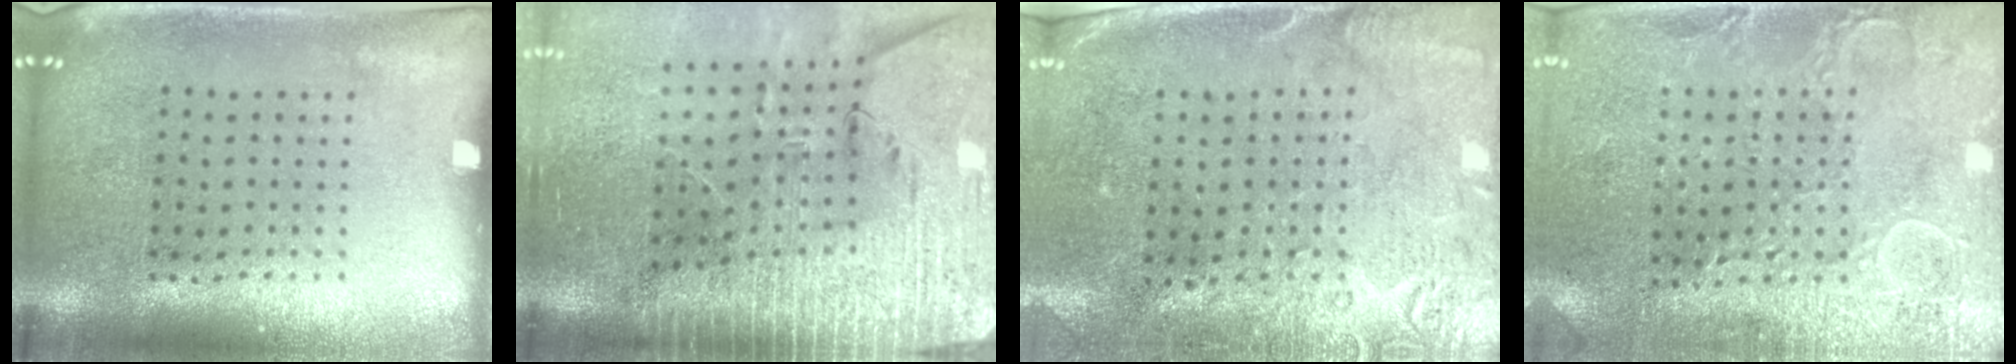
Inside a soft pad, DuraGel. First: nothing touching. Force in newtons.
{"total": 3.7, "press": 3.2, "slide": 1.9}
{"total": 2.8, "press": 2.3, "slide": 1.5}
{"total": 2.8, "press": 2.7, "slide": 0.7}